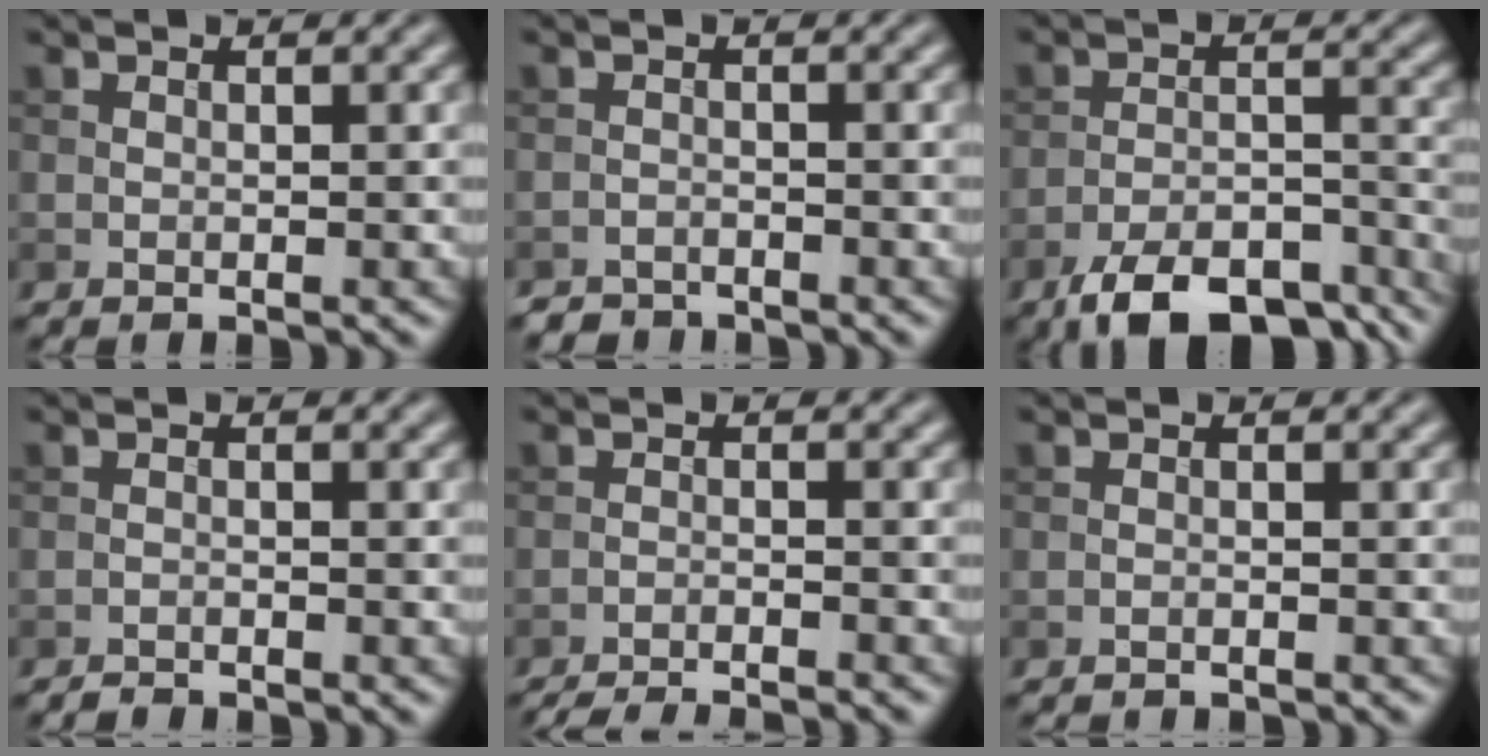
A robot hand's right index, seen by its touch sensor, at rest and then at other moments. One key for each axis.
{"total": 1.9, "fx": -1.8, "fy": 0.5, "fz": -0.1, "tx": 0.005, "ty": 0.000, "tz": -0.034}
{"total": 10.3, "fx": -7.7, "fy": 3.8, "fz": 5.6, "tx": -0.090, "ty": -0.011, "tz": -0.124}
{"total": 1.0, "fx": -0.9, "fy": 0.1, "fz": 0.1, "tx": 0.002, "ty": 0.001, "tz": -0.021}
{"total": 5.5, "fx": -5.2, "fy": 0.7, "fz": 1.9, "tx": -0.030, "ty": -0.012, "tz": -0.080}
{"total": 1.3, "fx": -1.3, "fy": 0.1, "fz": 0.2, "tx": 0.002, "ty": -0.006, "tz": -0.022}